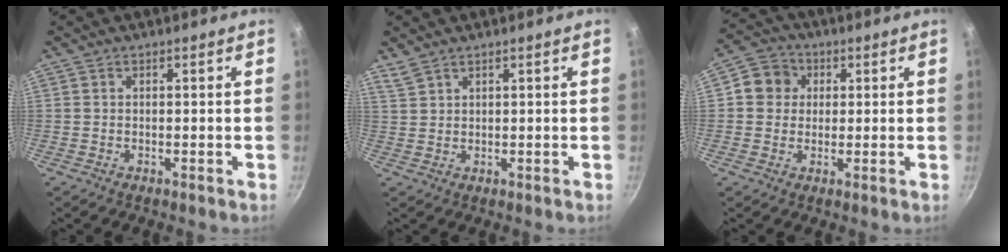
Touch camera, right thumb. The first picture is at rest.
{"total": 2.3, "force": [2.0, 0.7, 0.8], "torque": [-0.019, -0.001, 0.048]}
{"total": 5.5, "force": [1.2, 5.1, 1.7], "torque": [0.005, 0.007, 0.007]}